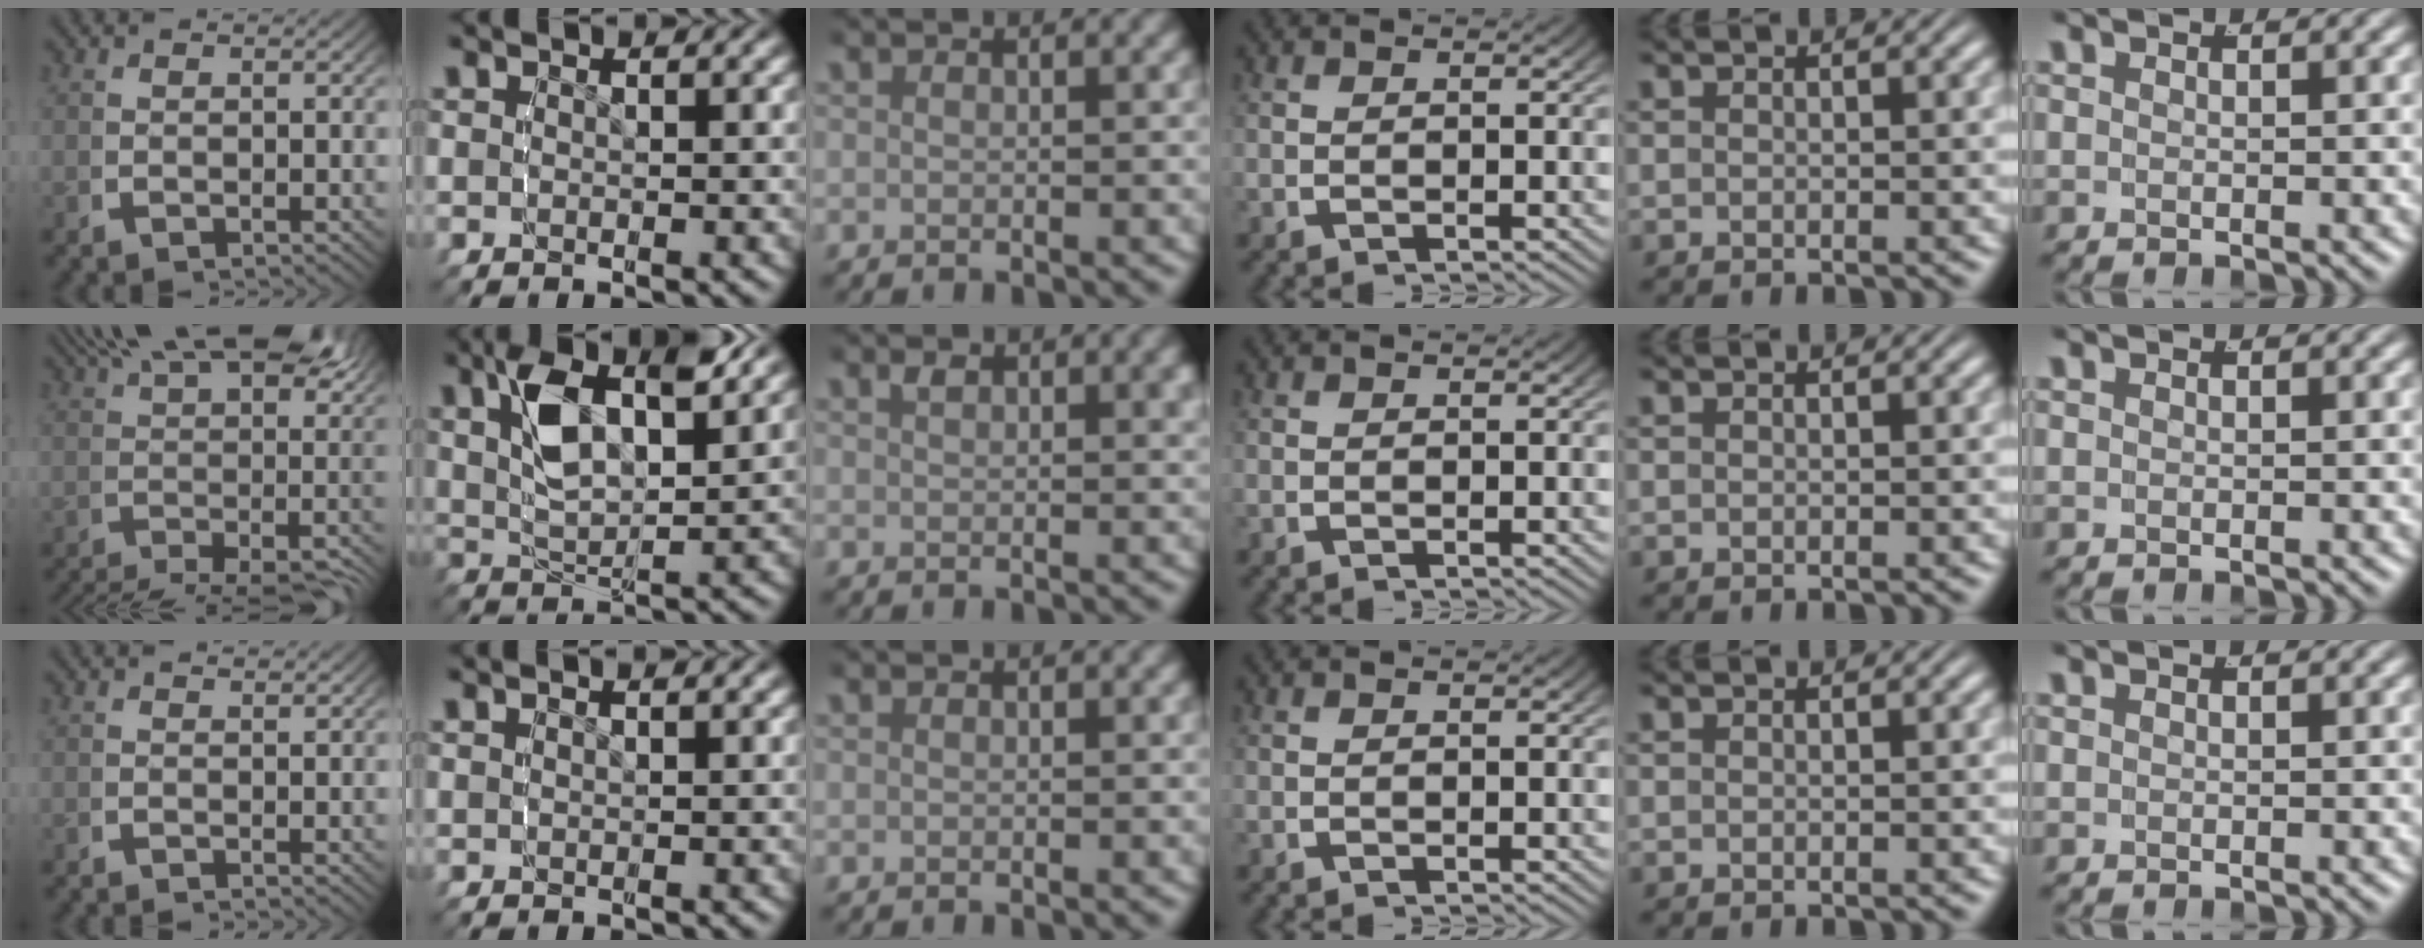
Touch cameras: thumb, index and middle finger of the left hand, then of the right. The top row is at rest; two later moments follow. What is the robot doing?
{"motion": "lift_and_place", "object": "glasses"}